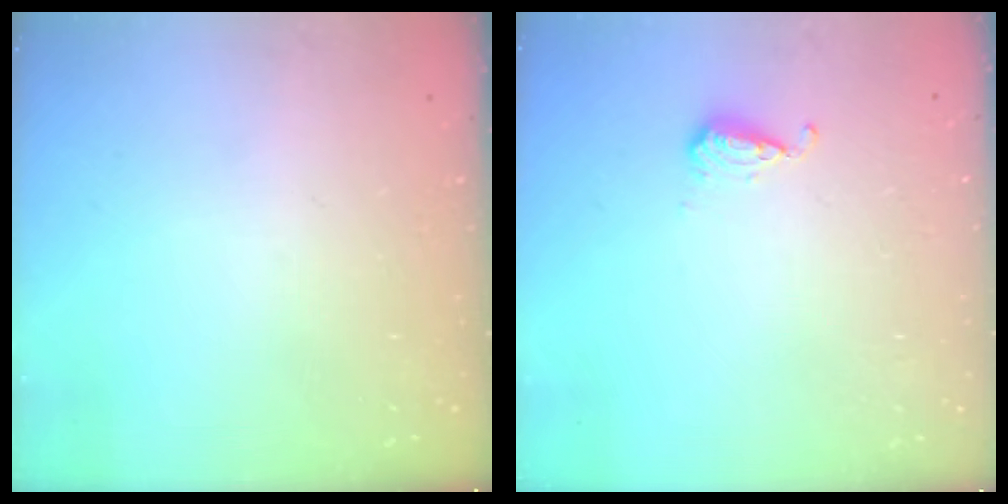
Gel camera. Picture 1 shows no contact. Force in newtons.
{"total": 4.7, "press": 4.7, "slide": 0.7}